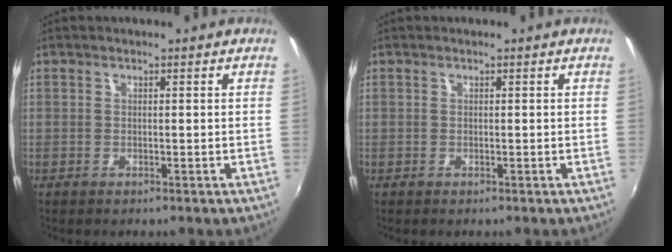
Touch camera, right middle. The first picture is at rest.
{"total": 0.0}